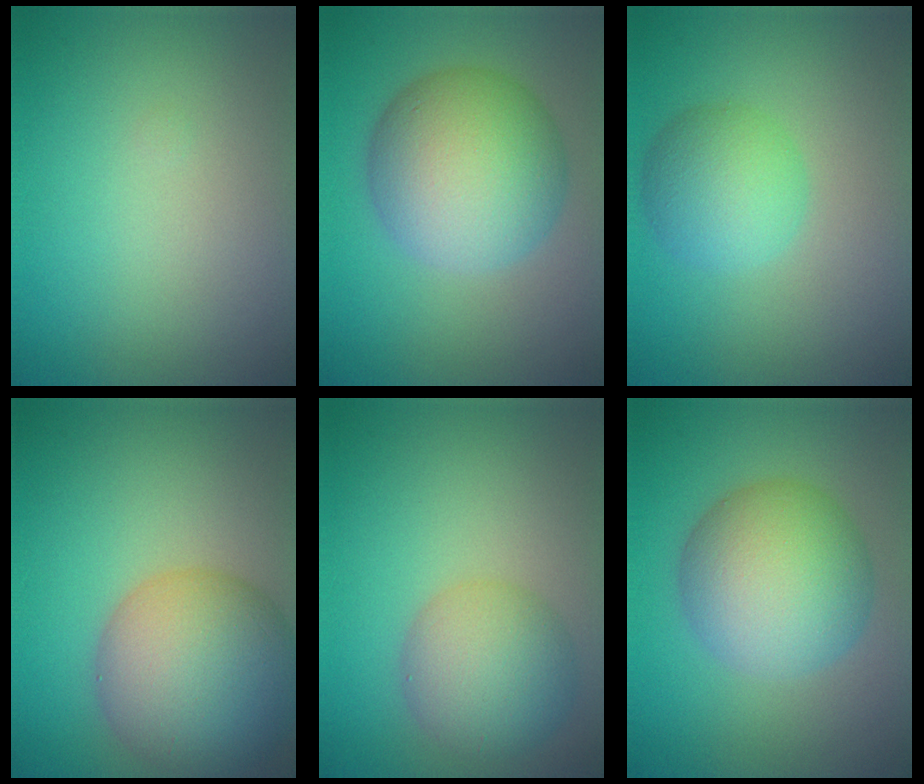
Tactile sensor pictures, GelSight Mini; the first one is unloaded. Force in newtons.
{"total": 9.2, "press": 9.2, "slide": 0.2}
{"total": 4.0, "press": 4.0, "slide": 0.2}
{"total": 10.0, "press": 10.0, "slide": 0.5}
{"total": 5.2, "press": 5.2, "slide": 0.2}
{"total": 8.1, "press": 8.1, "slide": 0.1}